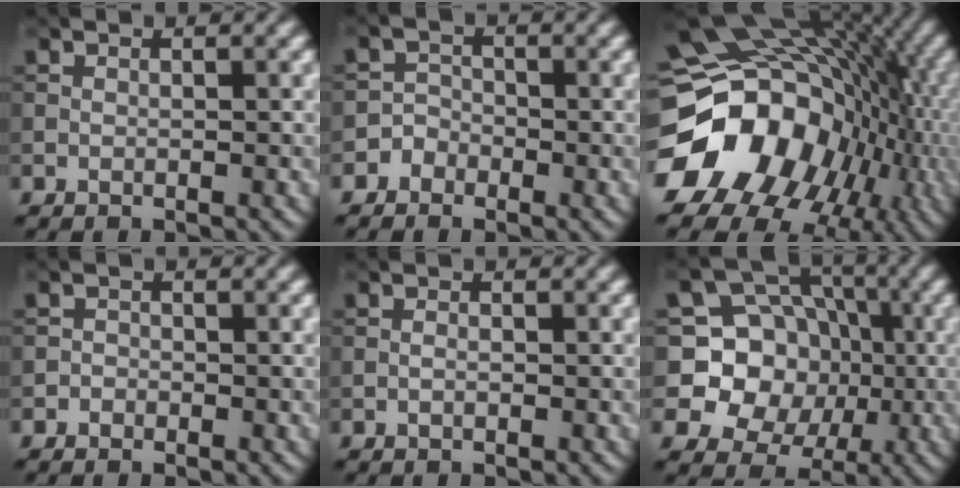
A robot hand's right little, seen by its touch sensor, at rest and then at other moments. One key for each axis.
{"total": 1.8, "fx": -1.3, "fy": 1.3, "fz": -0.1, "tx": 0.018, "ty": 0.011, "tz": -0.029}
{"total": 18.8, "fx": -4.0, "fy": 15.1, "fz": 10.3, "tx": -0.200, "ty": -0.015, "tz": -0.072}
{"total": 0.8, "fx": -0.5, "fy": 0.6, "fz": -0.1, "tx": 0.006, "ty": -0.002, "tz": -0.013}
{"total": 0.6, "fx": -0.5, "fy": 0.1, "fz": 0.4, "tx": -0.013, "ty": 0.000, "tz": -0.011}
{"total": 9.7, "fx": 0.0, "fy": 8.8, "fz": 4.0, "tx": -0.077, "ty": 0.026, "tz": -0.031}